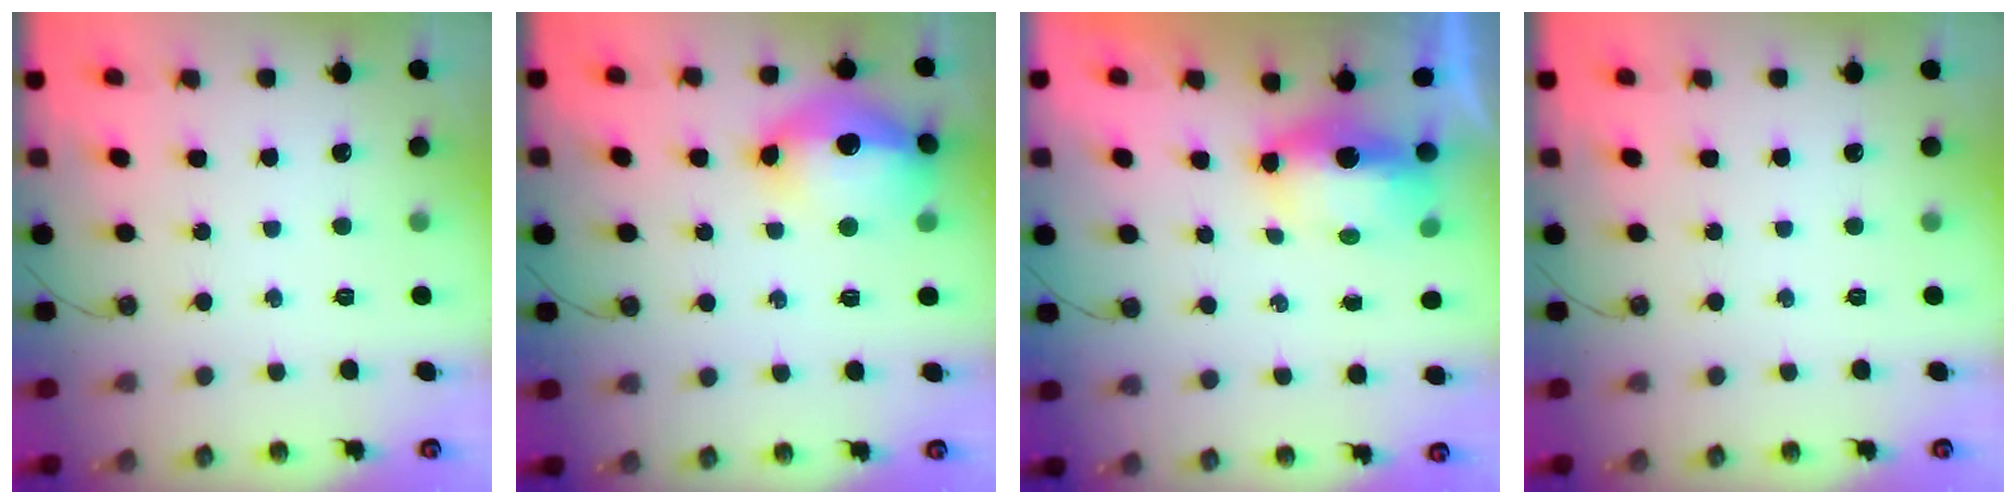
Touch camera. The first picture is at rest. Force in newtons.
{"total": 16.4, "press": 16.3, "slide": 1.8}
{"total": 7.3, "press": 7.2, "slide": 1.4}
{"total": 0.0}